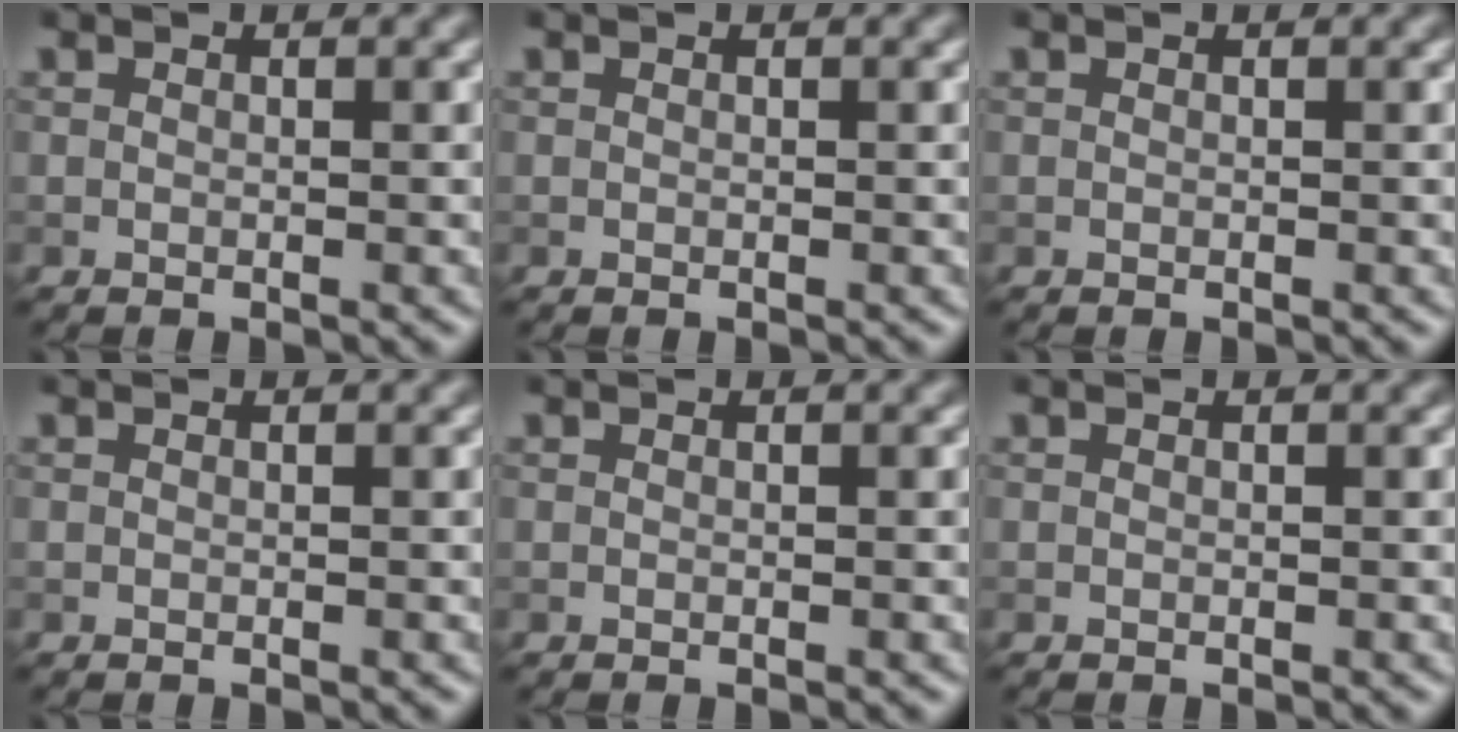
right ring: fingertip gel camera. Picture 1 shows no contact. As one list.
[{"total": 0.0}, {"total": 0.0}, {"total": 0.0}, {"total": 0.0}, {"total": 0.0}]